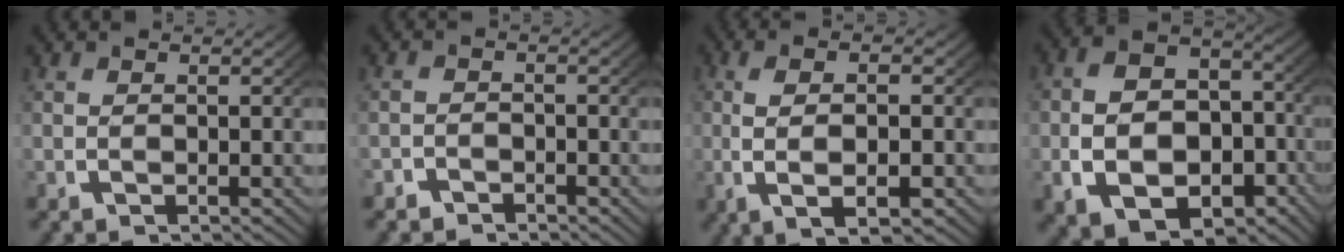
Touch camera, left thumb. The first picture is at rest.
{"total": 2.2, "force": [-1.9, 1.1, -0.1], "torque": [0.008, -0.012, -0.032]}
{"total": 6.0, "force": [-0.6, 2.5, 5.4], "torque": [-0.103, -0.005, -0.002]}
{"total": 11.3, "force": [-2.5, 8.1, 7.5], "torque": [-0.136, -0.033, -0.023]}